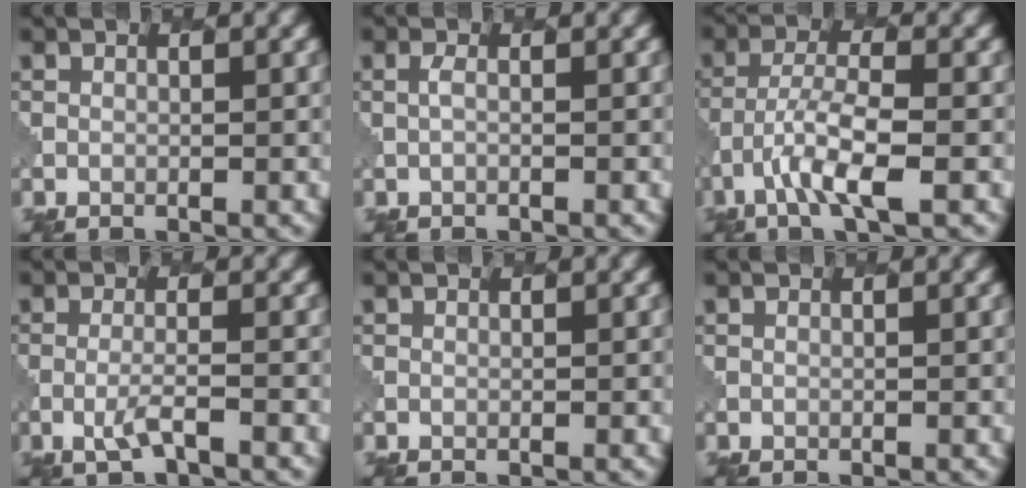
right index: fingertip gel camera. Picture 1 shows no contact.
{"total": 0.6, "force": [-0.1, 0.2, 0.6], "torque": [-0.014, -0.002, -0.003]}
{"total": 4.7, "force": [-2.1, 1.0, 4.1], "torque": [-0.080, 0.003, -0.043]}
{"total": 2.1, "force": [-0.9, 0.4, 1.8], "torque": [-0.039, -0.002, -0.019]}
{"total": 0.0}
{"total": 0.0}